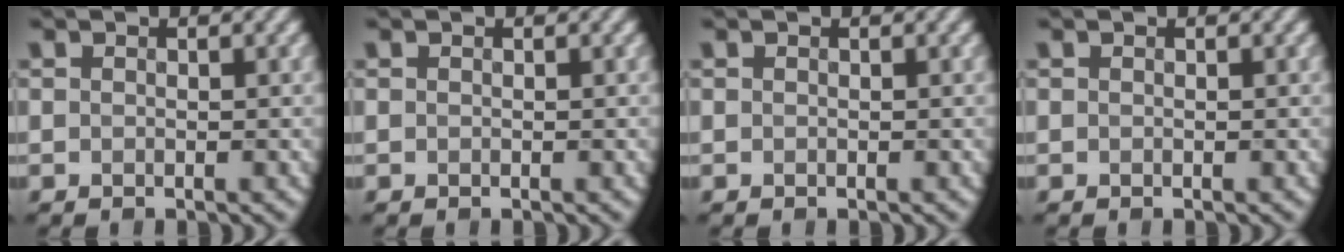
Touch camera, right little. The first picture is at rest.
{"total": 0.0}
{"total": 0.0}
{"total": 0.0}